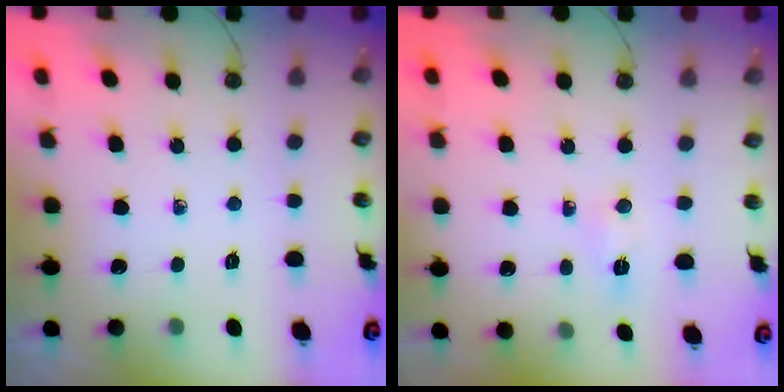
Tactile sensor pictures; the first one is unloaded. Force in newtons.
{"total": 6.8, "press": 2.6, "slide": 6.3}